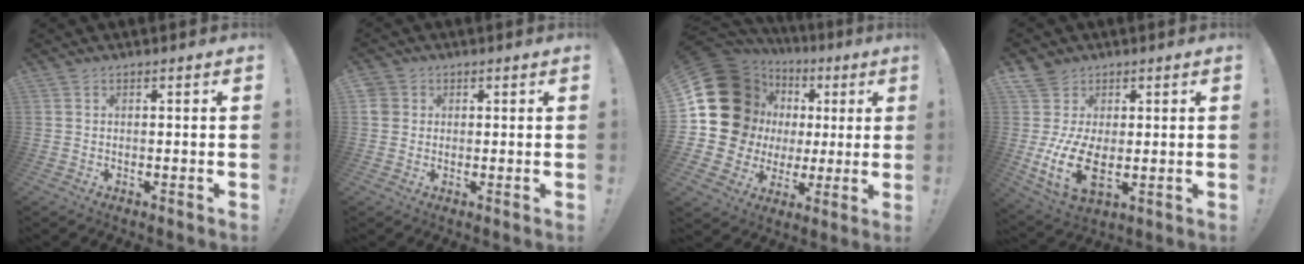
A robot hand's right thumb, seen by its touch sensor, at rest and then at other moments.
{"total": 3.4, "force": [1.0, 3.2, 0.8], "torque": [-0.018, 0.007, 0.021]}
{"total": 21.0, "force": [4.4, 17.7, 10.4], "torque": [-0.156, -0.047, 0.132]}
{"total": 14.9, "force": [-0.1, 10.4, 10.6], "torque": [-0.203, -0.015, 0.003]}